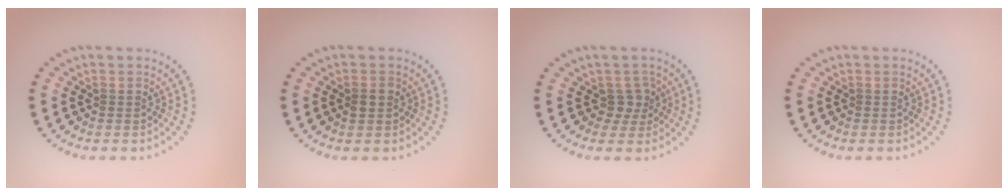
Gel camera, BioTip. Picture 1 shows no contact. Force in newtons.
{"total": 0.9, "press": 0.9, "slide": 0.1}
{"total": 1.9, "press": 1.4, "slide": 1.2}
{"total": 0.0}